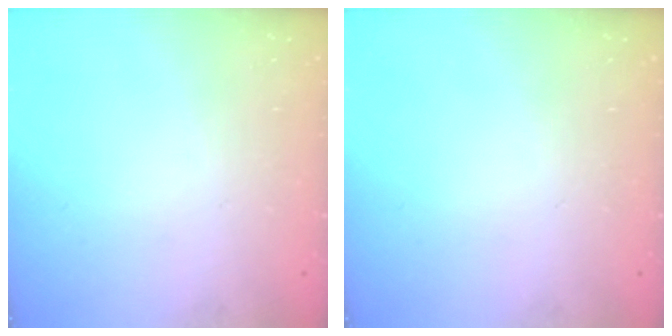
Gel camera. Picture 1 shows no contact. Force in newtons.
{"total": 0.0}